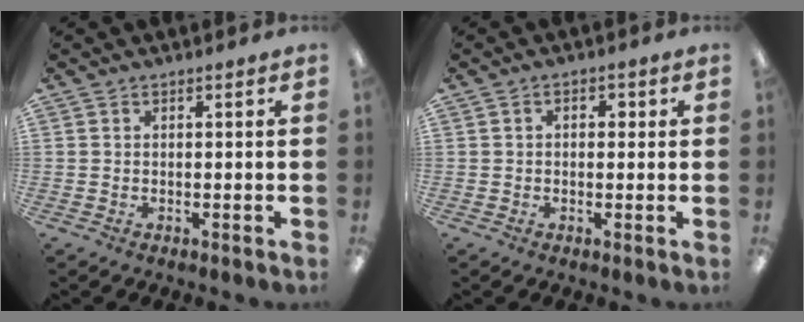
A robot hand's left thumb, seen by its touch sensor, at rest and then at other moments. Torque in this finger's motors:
{"motor_torque": [-0.01, -0.10, -0.42, 0.01, -0.02]}